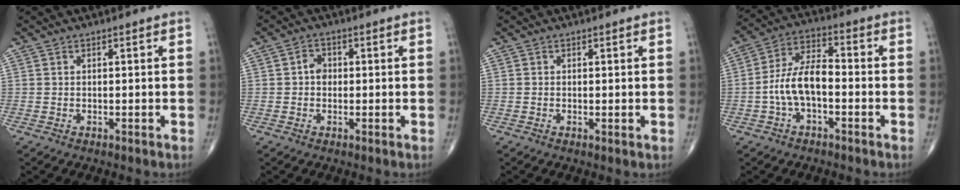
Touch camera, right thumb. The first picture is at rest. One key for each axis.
{"total": 2.5, "fx": 0.0, "fy": 2.1, "fz": 1.4, "tx": -0.010, "ty": 0.009, "tz": -0.006}
{"total": 0.6, "fx": 0.0, "fy": 0.2, "fz": 0.5, "tx": -0.013, "ty": -0.004, "tz": -0.002}
{"total": 9.6, "fx": -2.1, "fy": 4.8, "fz": 8.1, "tx": -0.153, "ty": 0.039, "tz": -0.047}